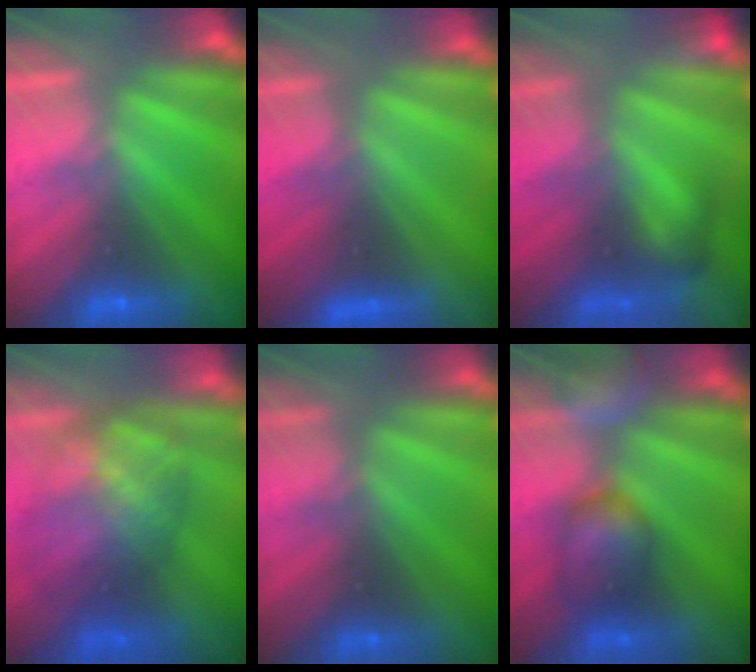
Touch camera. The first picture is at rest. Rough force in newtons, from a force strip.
{"total": 4.8}
{"total": 5.9}
{"total": 7.3}
{"total": 3.0}
{"total": 6.9}